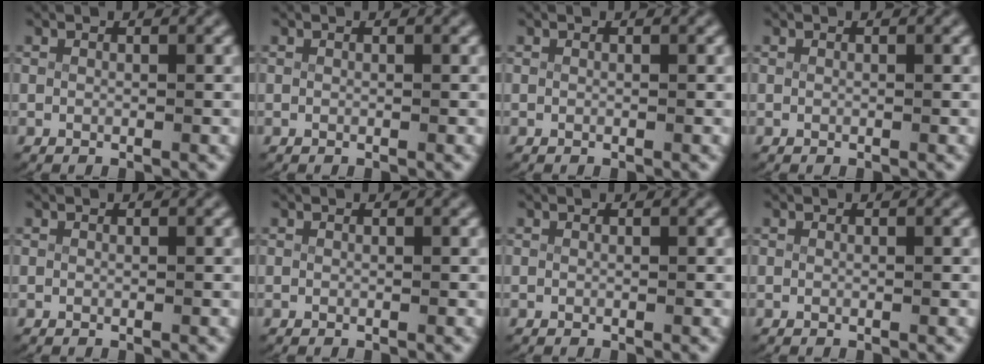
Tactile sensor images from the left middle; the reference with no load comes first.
{"total": 0.0}
{"total": 0.0}
{"total": 0.0}
{"total": 0.0}
{"total": 0.0}
{"total": 0.0}
{"total": 0.0}